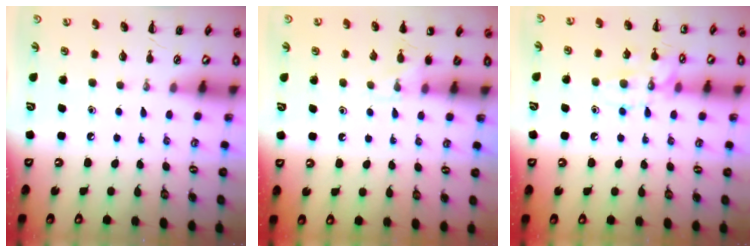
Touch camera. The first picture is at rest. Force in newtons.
{"total": 5.2, "press": 4.9, "slide": 1.6}
{"total": 11.9, "press": 11.9, "slide": 0.6}